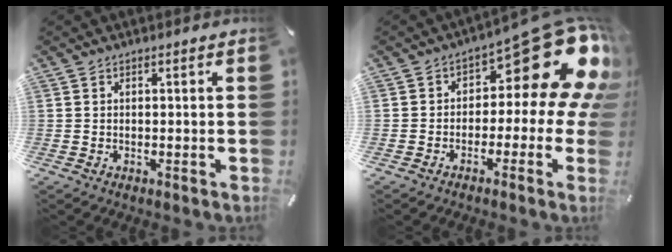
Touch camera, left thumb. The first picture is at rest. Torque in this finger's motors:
{"motor_torque": [0.81, 0.81, 0.99, 0.44, 0.12]}